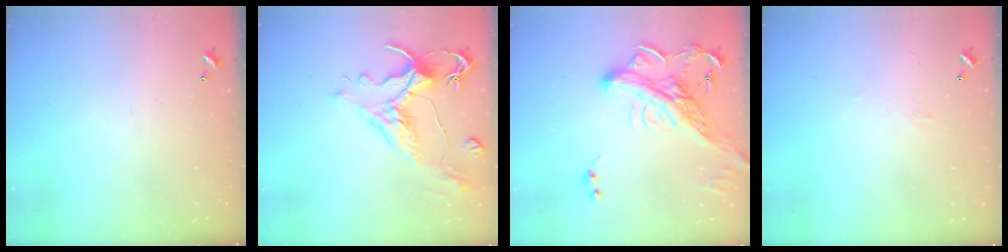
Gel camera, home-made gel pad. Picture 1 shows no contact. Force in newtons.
{"total": 1.6, "press": 0.6, "slide": 1.5}
{"total": 6.2, "press": 6.0, "slide": 1.5}
{"total": 2.0, "press": 1.9, "slide": 0.7}